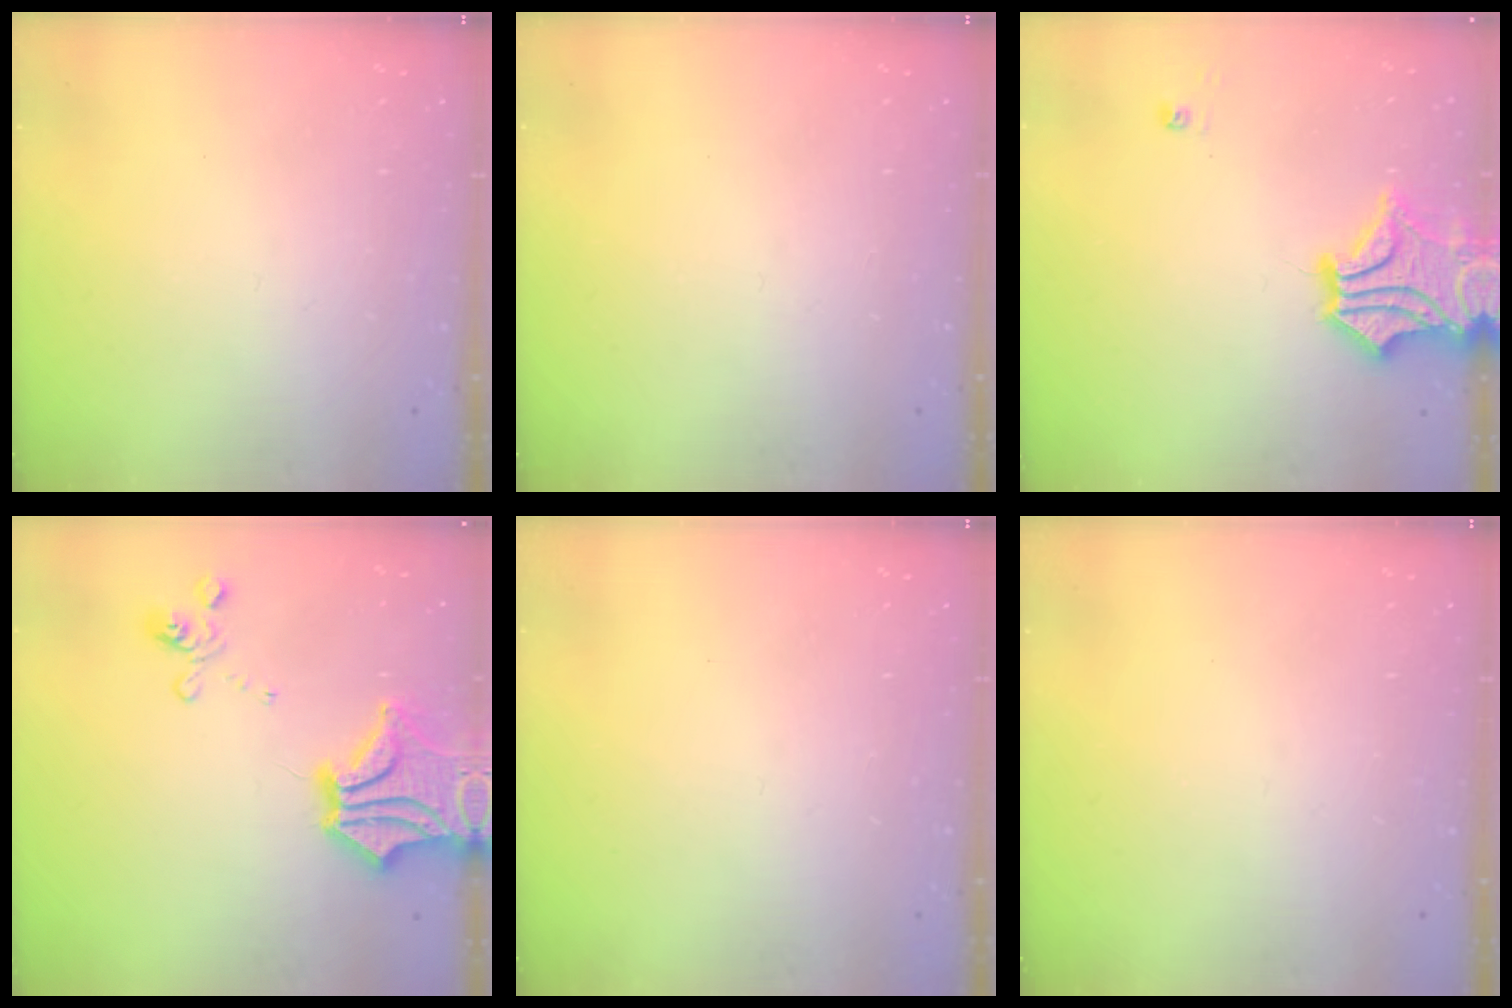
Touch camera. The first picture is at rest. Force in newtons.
{"total": 0.0}
{"total": 5.9, "press": 5.5, "slide": 2.2}
{"total": 6.2, "press": 5.4, "slide": 3.1}
{"total": 0.0}
{"total": 0.0}